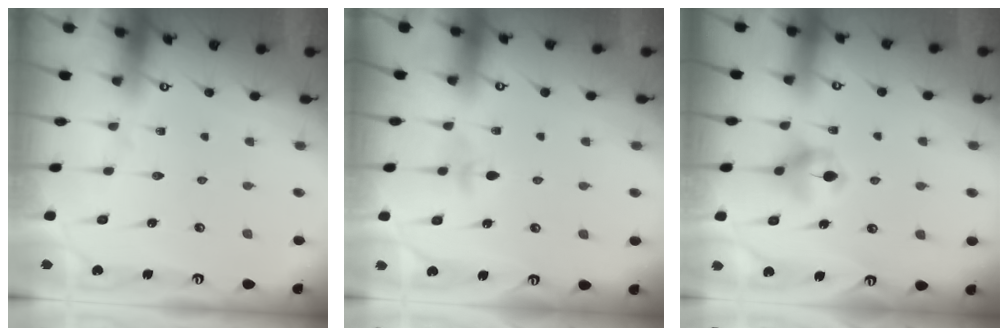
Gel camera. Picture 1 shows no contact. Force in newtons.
{"total": 3.9, "press": 3.8, "slide": 0.7}
{"total": 5.7, "press": 5.6, "slide": 0.6}